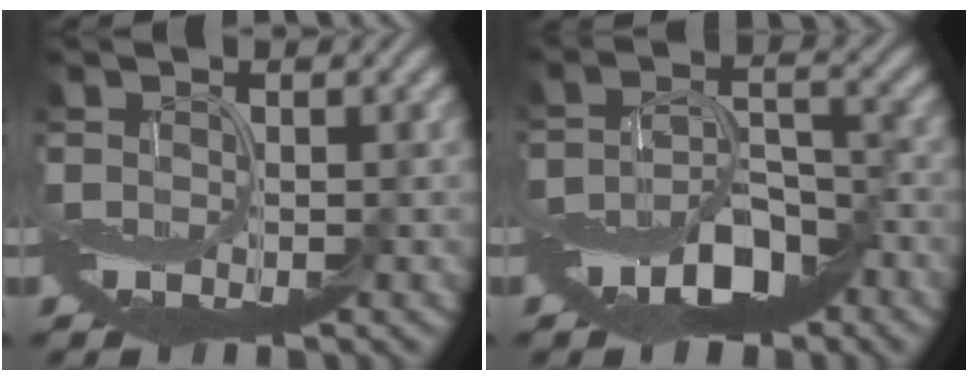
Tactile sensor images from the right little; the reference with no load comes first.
{"total": 7.0, "force": [-4.3, 3.1, 4.6], "torque": [-0.077, -0.001, -0.079]}